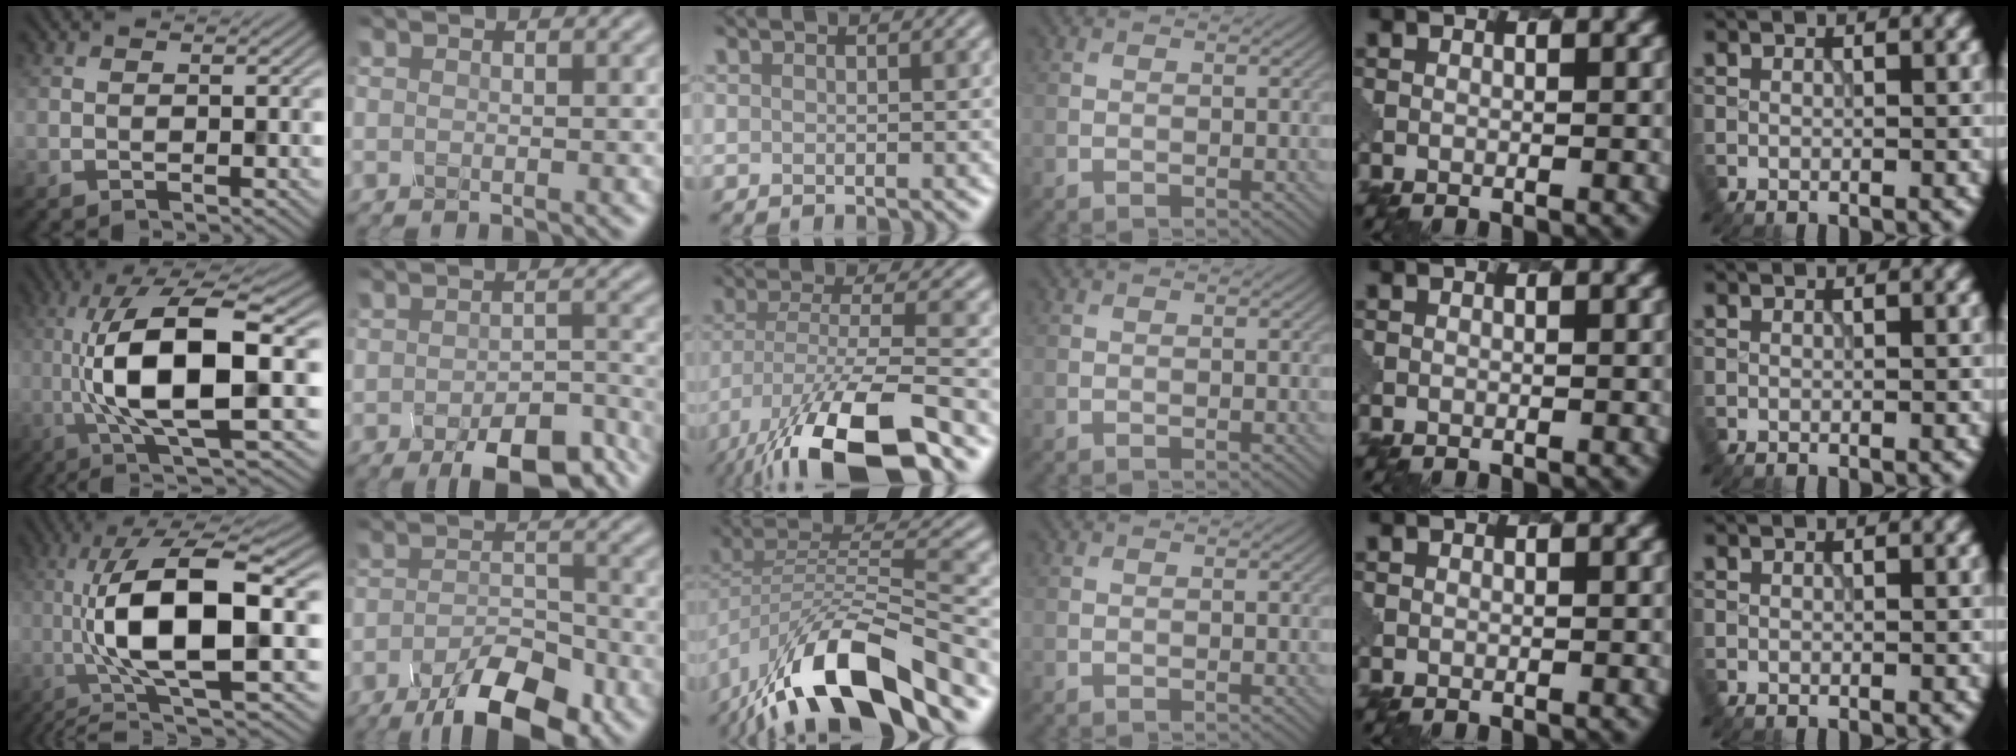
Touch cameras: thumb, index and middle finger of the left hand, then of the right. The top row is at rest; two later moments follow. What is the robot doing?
{"motion": "dispense", "object": "glue stick"}